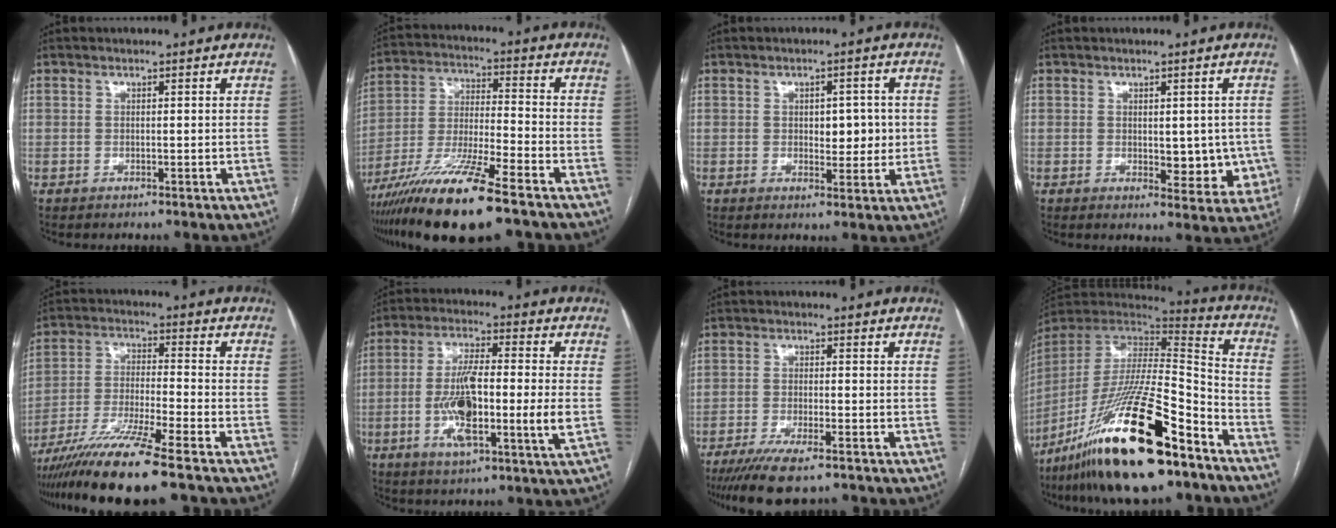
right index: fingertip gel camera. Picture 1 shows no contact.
{"total": 16.7, "force": [-11.5, 1.2, 12.0], "torque": [-0.240, -0.038, -0.210]}
{"total": 4.9, "force": [0.3, 2.5, 4.2], "torque": [-0.049, 0.002, 0.008]}
{"total": 6.5, "force": [-0.4, 3.6, 5.4], "torque": [-0.043, 0.000, 0.003]}
{"total": 13.6, "force": [-10.3, -0.7, 8.8], "torque": [-0.164, -0.033, -0.182]}
{"total": 13.6, "force": [-2.1, 1.7, 13.3], "torque": [-0.249, 0.000, -0.041]}
{"total": 10.1, "force": [-7.6, 1.8, 6.4], "torque": [-0.101, -0.020, -0.120]}
{"total": 28.7, "force": [-18.5, 5.1, 21.4], "torque": [-0.393, -0.035, -0.323]}